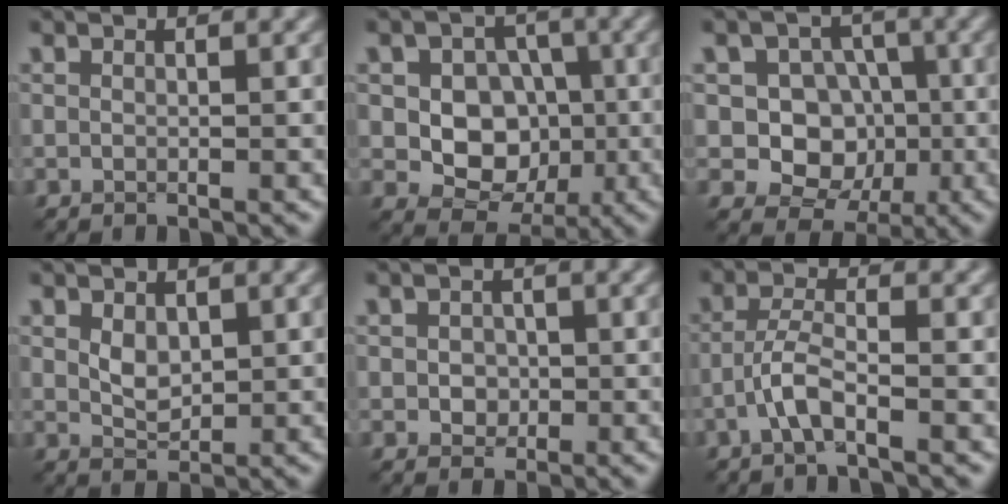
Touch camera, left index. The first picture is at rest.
{"total": 7.0, "force": [-0.4, 5.8, 3.9], "torque": [-0.053, 0.010, -0.020]}
{"total": 7.2, "force": [-0.6, 6.4, 3.3], "torque": [-0.044, 0.017, -0.036]}
{"total": 1.9, "force": [0.5, 1.2, 1.4], "torque": [-0.030, -0.003, 0.012]}
{"total": 1.7, "force": [-0.2, 1.4, 0.9], "torque": [-0.017, -0.002, -0.006]}
{"total": 2.9, "force": [-1.6, 0.5, 2.3], "torque": [-0.054, 0.008, -0.042]}